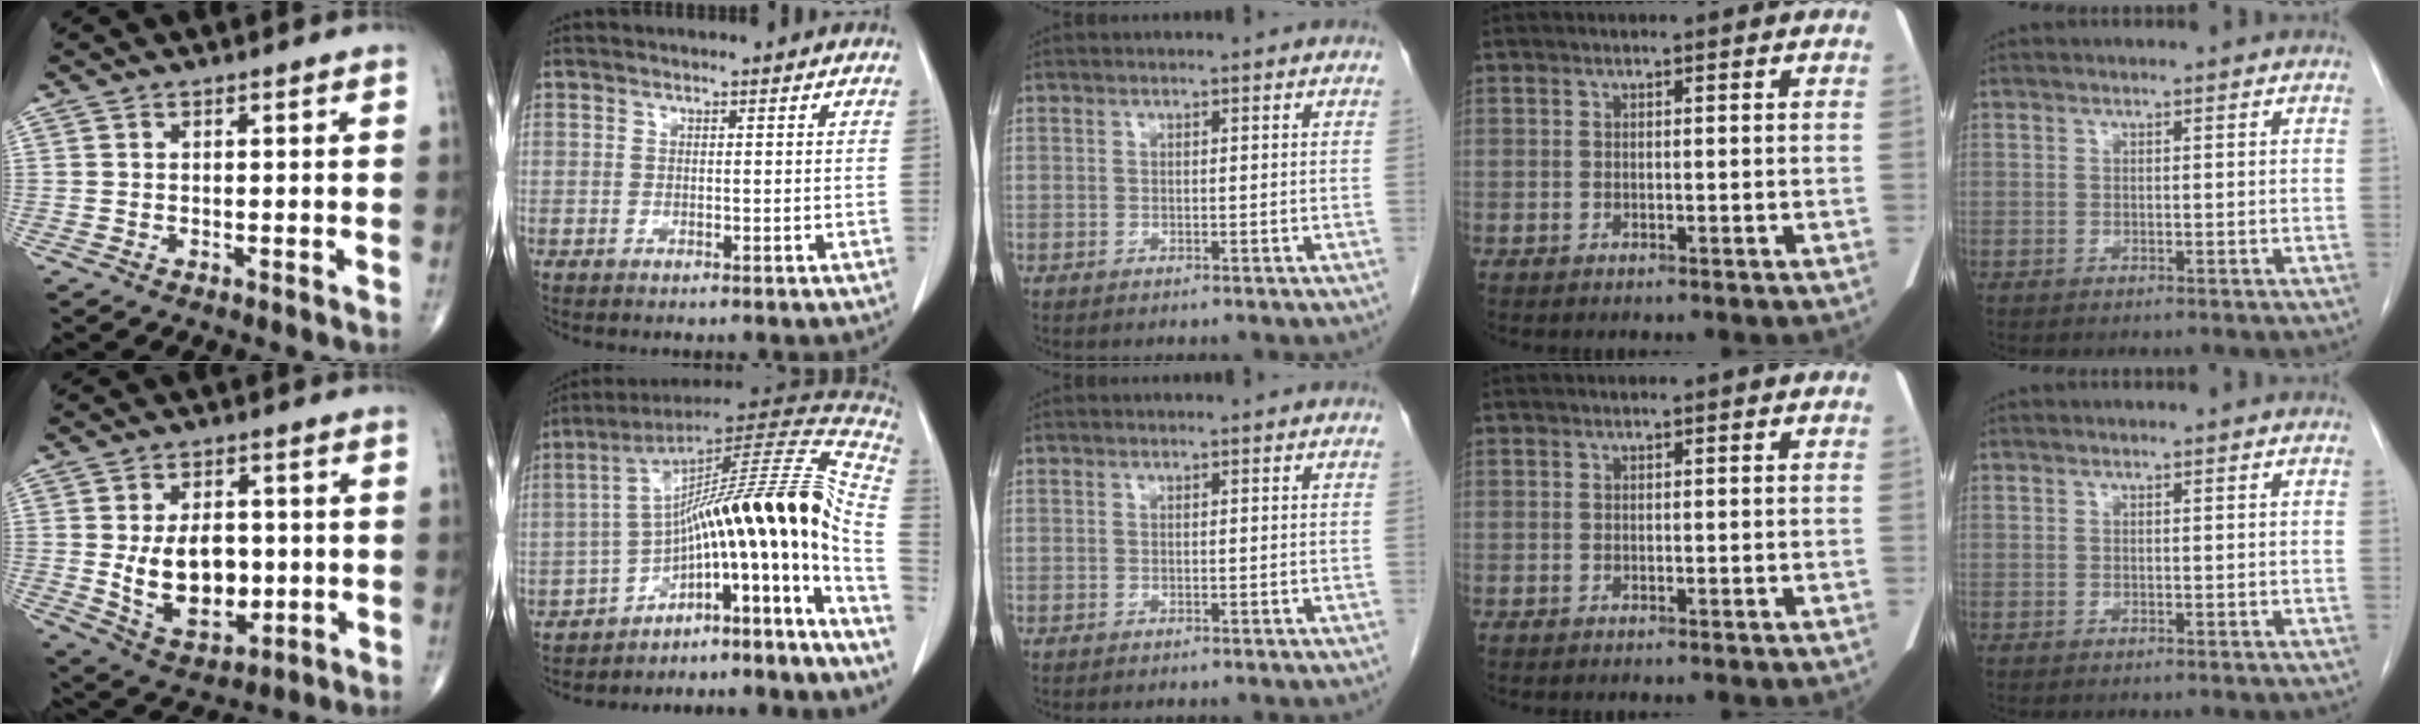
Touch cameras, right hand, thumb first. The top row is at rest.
{"thumb": {"total": 12.8, "force": [-0.6, 8.2, 9.8], "torque": [-0.131, -0.013, 0.009]}, "index": {"total": 25.0, "force": [-13.4, 2.1, 21.0], "torque": [-0.268, 0.047, -0.201]}}